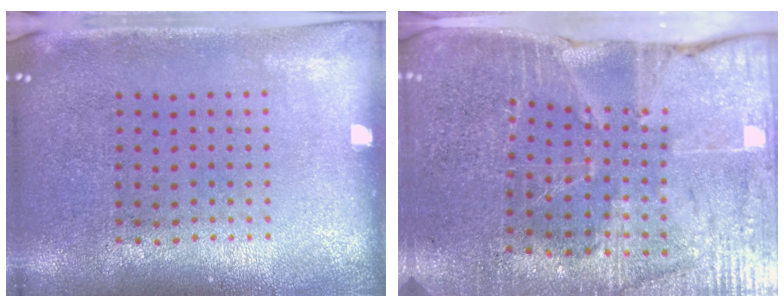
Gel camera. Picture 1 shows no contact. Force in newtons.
{"total": 3.5, "press": 3.4, "slide": 0.7}